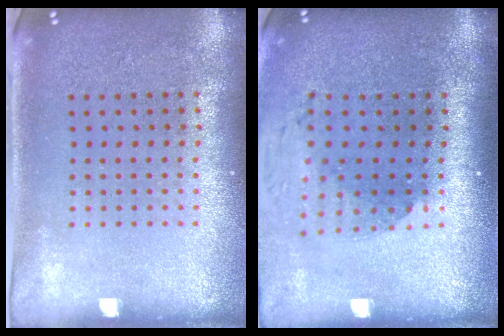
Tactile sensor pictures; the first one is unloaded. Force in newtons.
{"total": 1.8, "press": 1.4, "slide": 1.1}